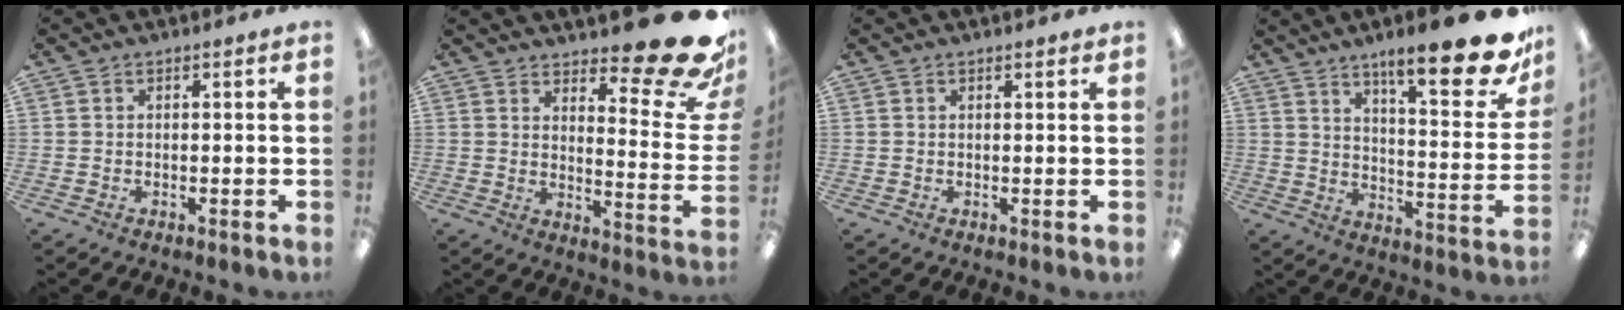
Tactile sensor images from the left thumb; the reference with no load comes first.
{"total": 15.7, "force": [11.9, 4.2, 9.3], "torque": [-0.114, -0.103, 0.198]}
{"total": 0.7, "force": [0.6, 0.1, 0.4], "torque": [-0.010, 0.001, 0.009]}
{"total": 19.7, "force": [13.1, 4.6, 13.9], "torque": [-0.202, -0.093, 0.207]}